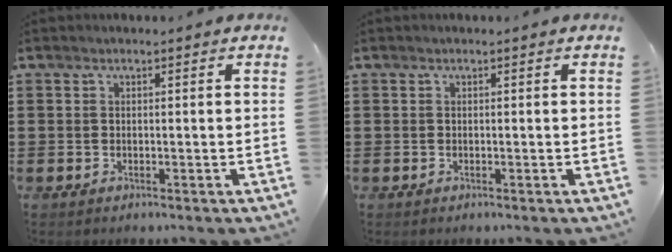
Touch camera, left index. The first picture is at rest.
{"total": 0.0}